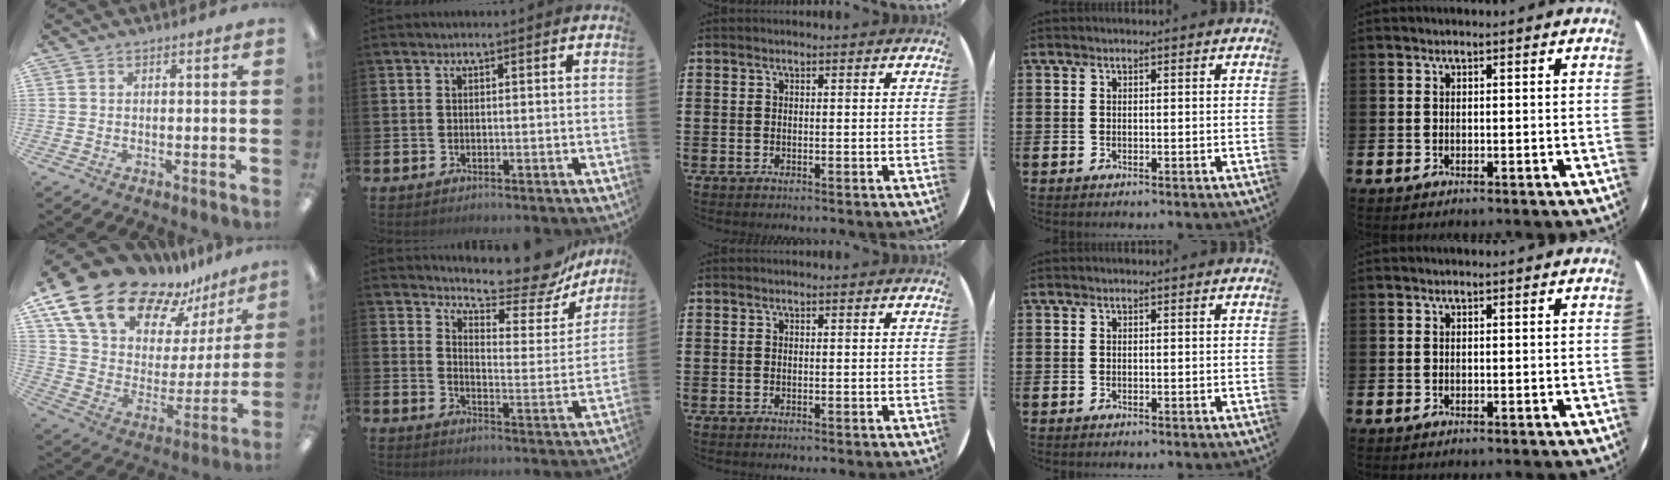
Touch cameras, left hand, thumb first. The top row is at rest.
{"thumb": {"total": 21.1, "force": [16.5, 10.6, 7.9], "torque": [-0.153, -0.117, 0.306]}, "index": {"total": 9.9, "force": [9.1, 1.8, 3.7], "torque": [-0.068, -0.069, 0.152]}}